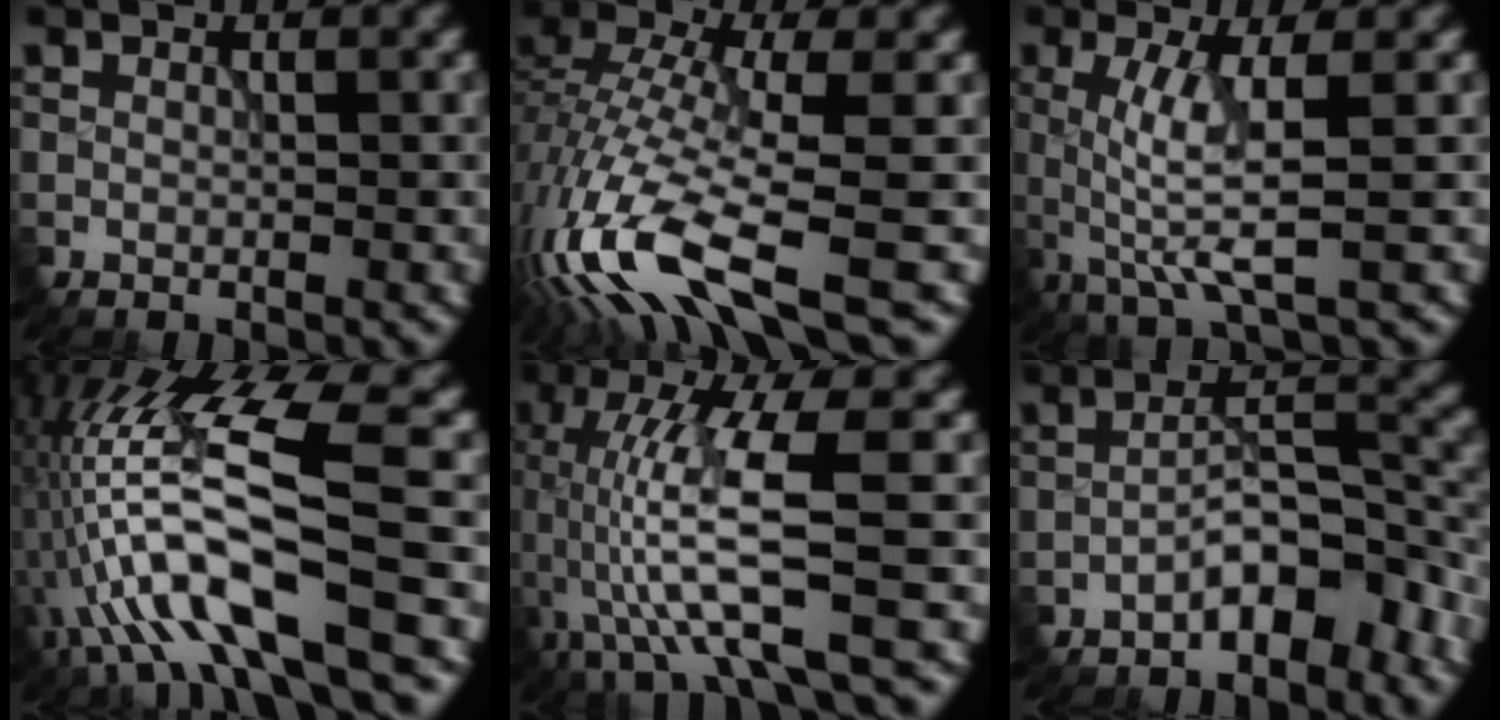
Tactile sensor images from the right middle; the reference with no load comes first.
{"total": 13.2, "force": [-6.0, 4.1, 11.1], "torque": [-0.243, -0.005, -0.111]}
{"total": 5.0, "force": [0.1, 0.8, 4.9], "torque": [-0.100, 0.000, 0.005]}
{"total": 12.2, "force": [-4.1, 2.8, 11.1], "torque": [-0.211, 0.016, -0.064]}
{"total": 8.7, "force": [-1.5, 1.6, 8.4], "torque": [-0.169, 0.001, -0.026]}
{"total": 5.0, "force": [-3.1, 1.7, 3.6], "torque": [-0.051, 0.020, -0.055]}